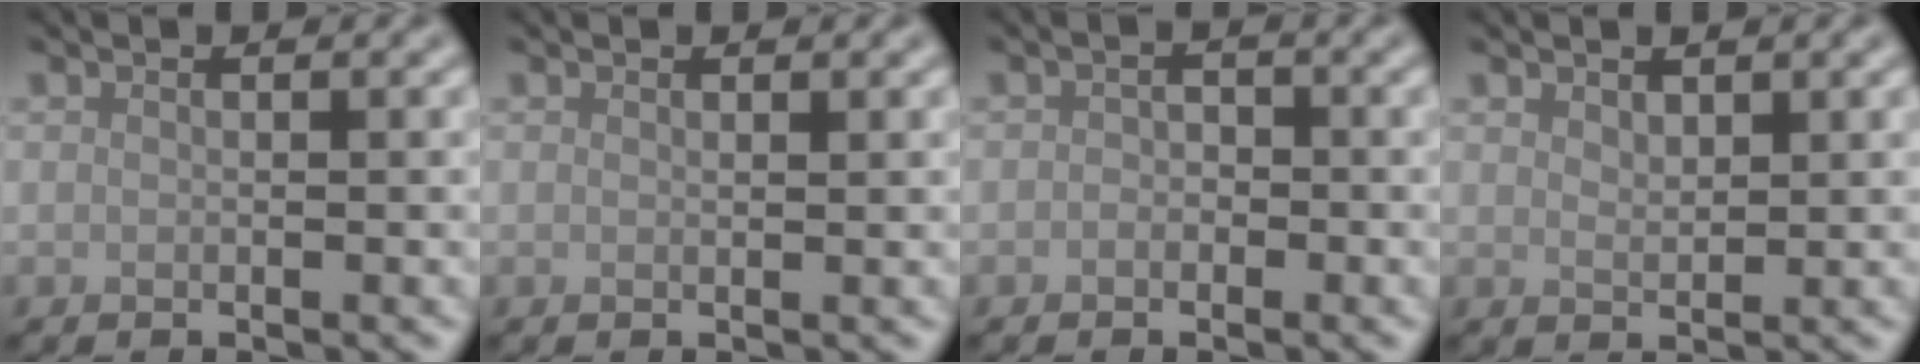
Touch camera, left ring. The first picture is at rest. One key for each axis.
{"total": 0.0}
{"total": 1.1, "fx": -0.4, "fy": 0.8, "fz": 0.5, "tx": -0.008, "ty": -0.002, "tz": -0.011}
{"total": 1.4, "fx": 1.0, "fy": 0.6, "fz": 0.7, "tx": -0.015, "ty": -0.001, "tz": 0.022}